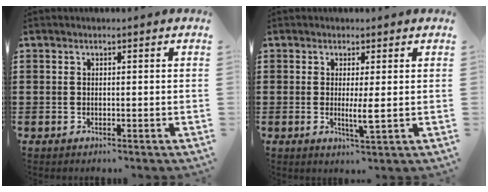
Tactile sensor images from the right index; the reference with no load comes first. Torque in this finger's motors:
{"motor_torque": [0.98, -0.07, 0.44, 0.10]}